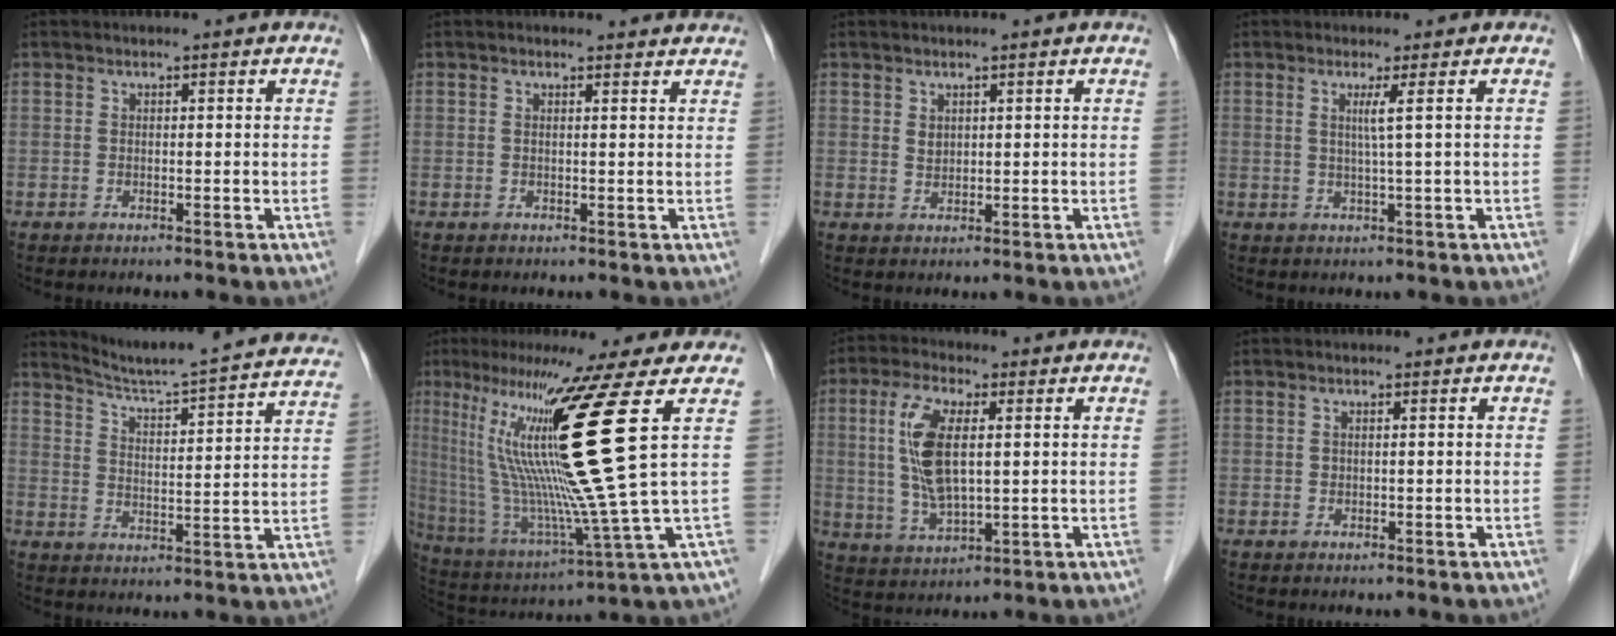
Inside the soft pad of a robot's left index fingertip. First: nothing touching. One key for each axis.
{"total": 2.7, "fx": 2.6, "fy": 0.5, "fz": 0.6, "tx": -0.015, "ty": 0.002, "tz": 0.019}
{"total": 1.5, "fx": 0.8, "fy": 1.1, "fz": 0.5, "tx": -0.008, "ty": -0.001, "tz": 0.017}
{"total": 2.4, "fx": 0.7, "fy": -1.0, "fz": 2.1, "tx": -0.041, "ty": -0.006, "tz": 0.014}
{"total": 21.5, "fx": 20.2, "fy": 0.3, "fz": 7.3, "tx": -0.116, "ty": -0.050, "tz": 0.257}
{"total": 20.4, "fx": 6.7, "fy": -3.2, "fz": 19.0, "tx": -0.342, "ty": -0.025, "tz": 0.108}
{"total": 9.8, "fx": 1.6, "fy": 3.3, "fz": 9.1, "tx": -0.199, "ty": 0.003, "tz": 0.033}
{"total": 0.5, "fx": 0.2, "fy": 0.3, "fz": 0.4, "tx": -0.013, "ty": 0.002, "tz": 0.007}